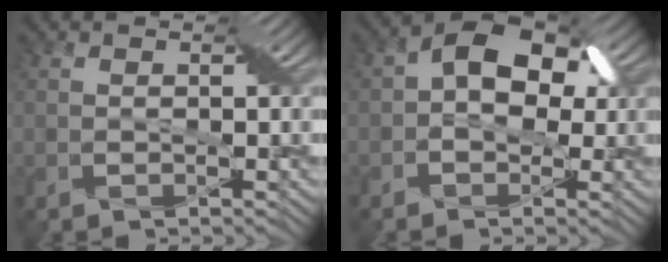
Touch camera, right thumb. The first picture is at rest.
{"total": 7.5, "force": [1.2, 4.7, 5.8], "torque": [-0.089, 0.028, 0.001]}